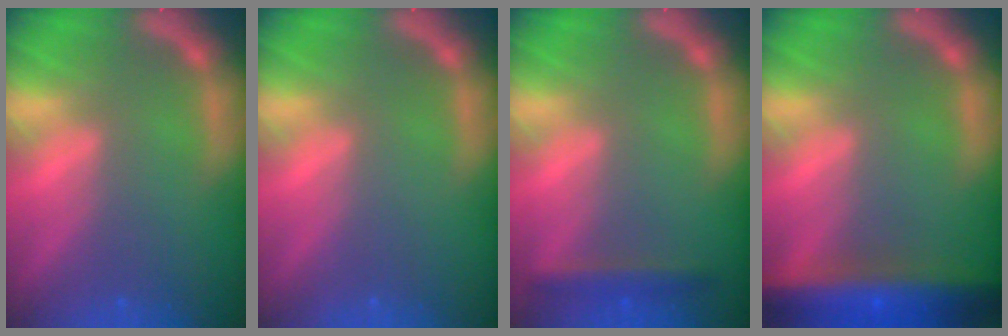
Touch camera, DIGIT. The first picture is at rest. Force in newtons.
{"total": 0.0}
{"total": 2.4}
{"total": 10.0}